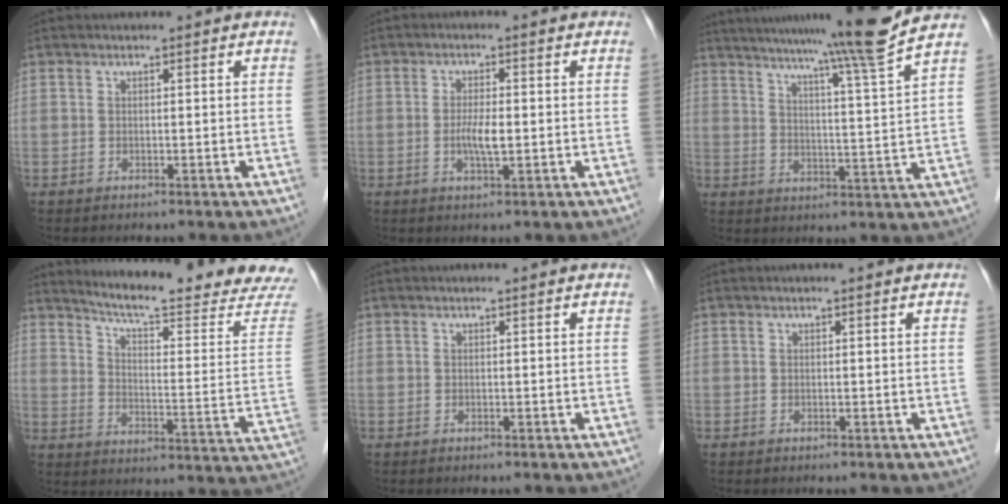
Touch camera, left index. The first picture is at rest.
{"total": 3.4, "force": [-0.6, 0.6, 3.3], "torque": [-0.068, -0.003, -0.008]}
{"total": 14.1, "force": [11.8, -3.2, 6.9], "torque": [-0.113, -0.036, 0.164]}
{"total": 20.5, "force": [19.1, -0.4, 7.4], "torque": [-0.117, -0.098, 0.238]}
{"total": 0.0}
{"total": 0.0}